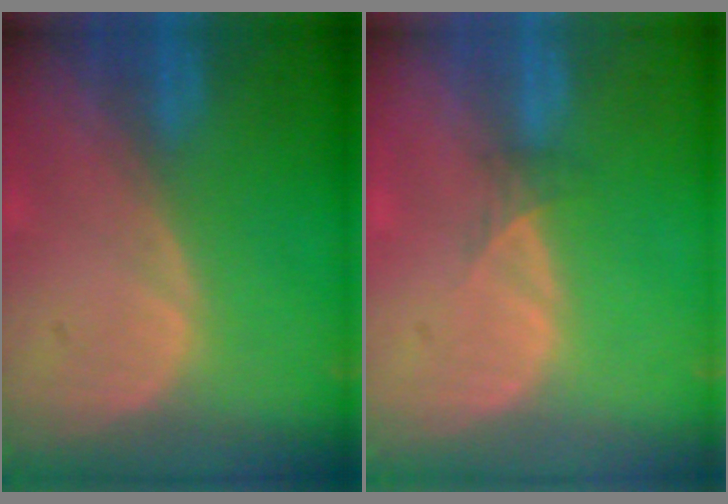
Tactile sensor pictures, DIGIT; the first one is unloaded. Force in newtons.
{"total": 1.3, "press": 1.0, "slide": 0.8}